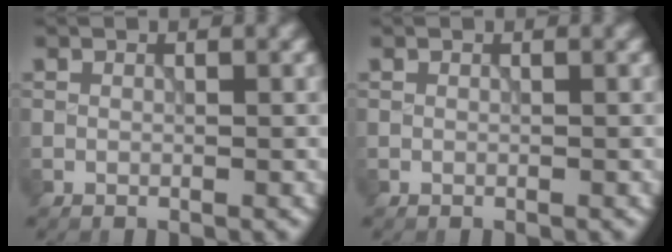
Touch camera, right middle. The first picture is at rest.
{"total": 0.0}